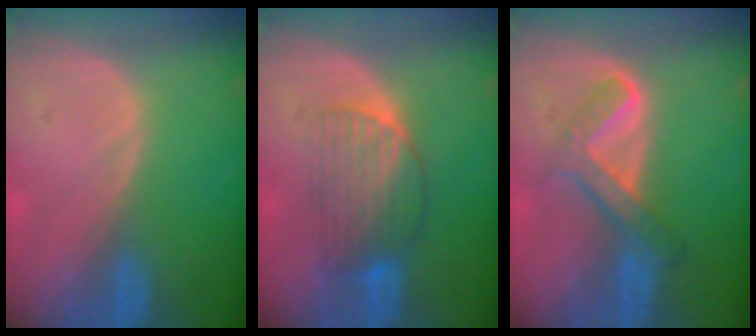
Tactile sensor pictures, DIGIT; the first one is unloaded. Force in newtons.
{"total": 6.7, "press": 6.3, "slide": 2.3}
{"total": 6.2, "press": 5.4, "slide": 3.1}